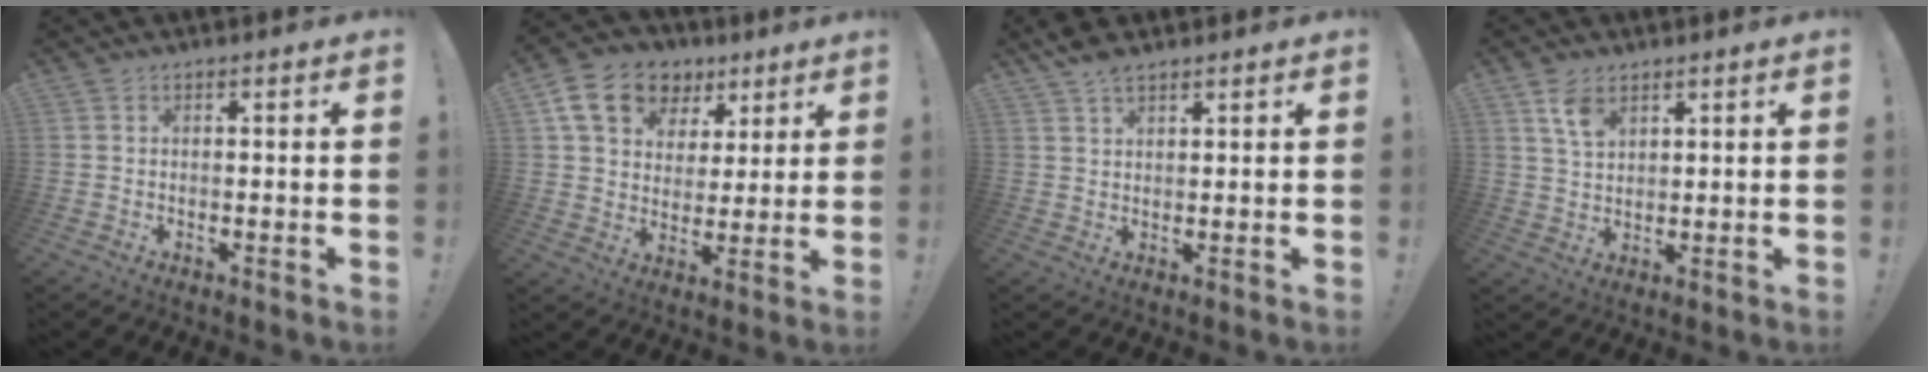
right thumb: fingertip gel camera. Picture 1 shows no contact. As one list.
[{"total": 15.3, "force": [7.7, 11.2, 6.9], "torque": [-0.100, -0.034, 0.148]}, {"total": 4.6, "force": [3.6, 1.7, 2.3], "torque": [-0.033, -0.022, 0.065]}, {"total": 6.1, "force": [3.8, 3.6, 3.2], "torque": [-0.054, -0.017, 0.071]}]